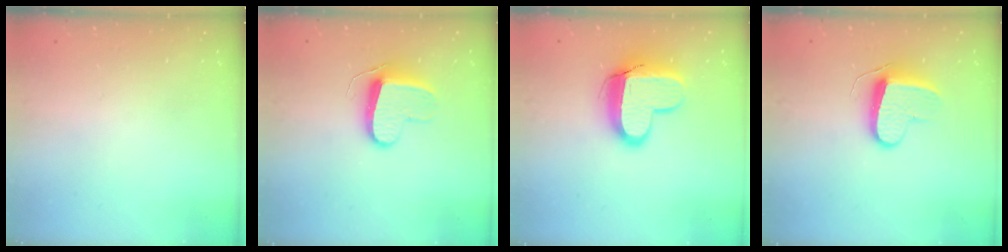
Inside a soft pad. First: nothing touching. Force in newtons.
{"total": 9.7, "press": 9.7, "slide": 0.3}
{"total": 12.3, "press": 12.2, "slide": 1.3}
{"total": 9.3, "press": 9.3, "slide": 0.5}